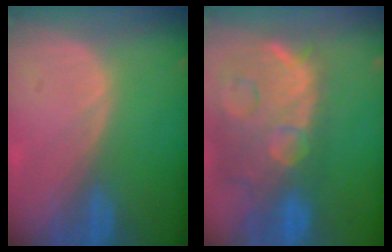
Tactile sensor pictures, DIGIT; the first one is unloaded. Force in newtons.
{"total": 14.9, "press": 12.0, "slide": 8.9}